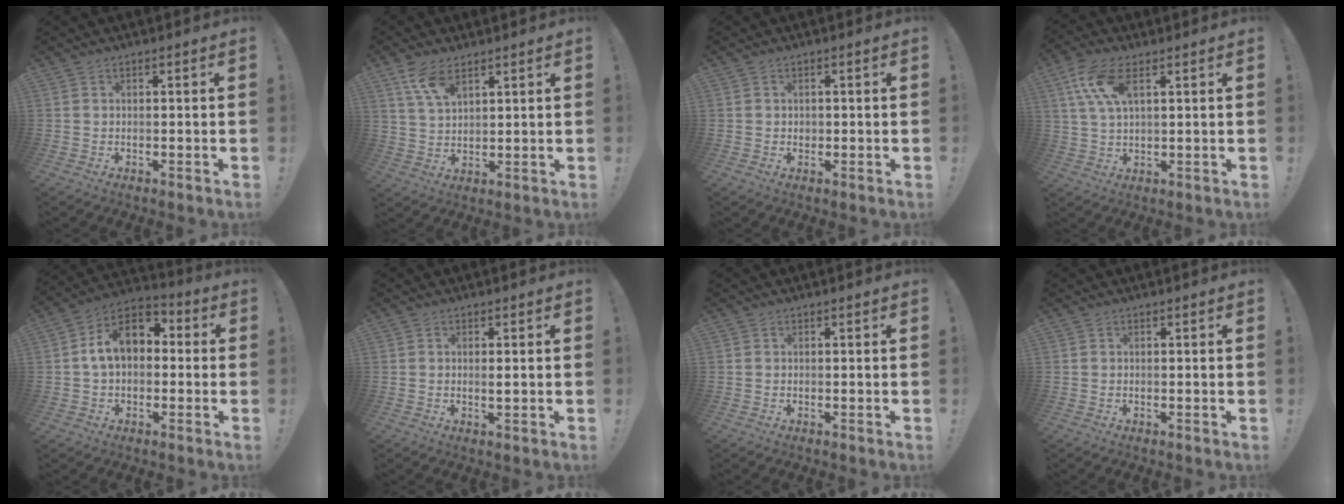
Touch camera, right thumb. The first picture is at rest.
{"total": 7.9, "force": [5.0, 3.6, 4.9], "torque": [-0.090, -0.020, 0.095]}
{"total": 1.1, "force": [0.2, 1.1, 0.2], "torque": [0.003, 0.000, 0.002]}
{"total": 10.7, "force": [4.5, 5.1, 8.3], "torque": [-0.164, -0.004, 0.085]}
{"total": 12.5, "force": [2.2, 8.4, 9.0], "torque": [-0.139, 0.015, 0.047]}
{"total": 1.4, "force": [0.4, 0.2, 1.3], "torque": [-0.010, -0.007, 0.003]}
{"total": 0.0}
{"total": 0.0}